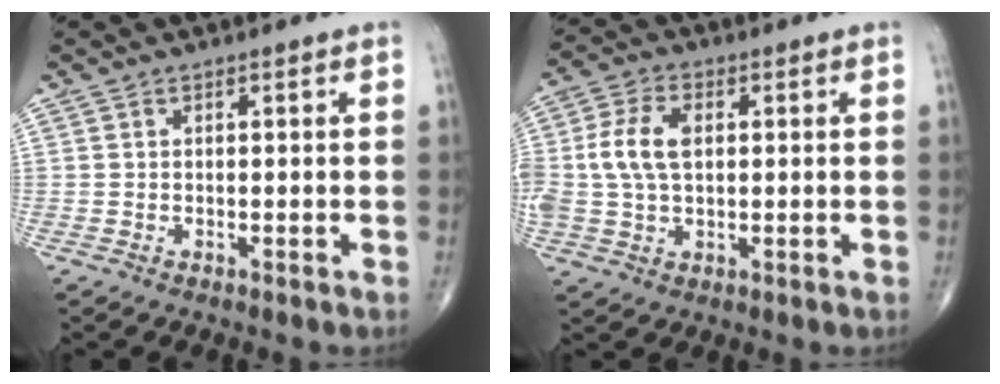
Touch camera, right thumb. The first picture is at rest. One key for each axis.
{"total": 9.1, "fx": 1.0, "fy": 5.6, "fz": 7.1, "tx": -0.157, "ty": 0.012, "tz": 0.020}